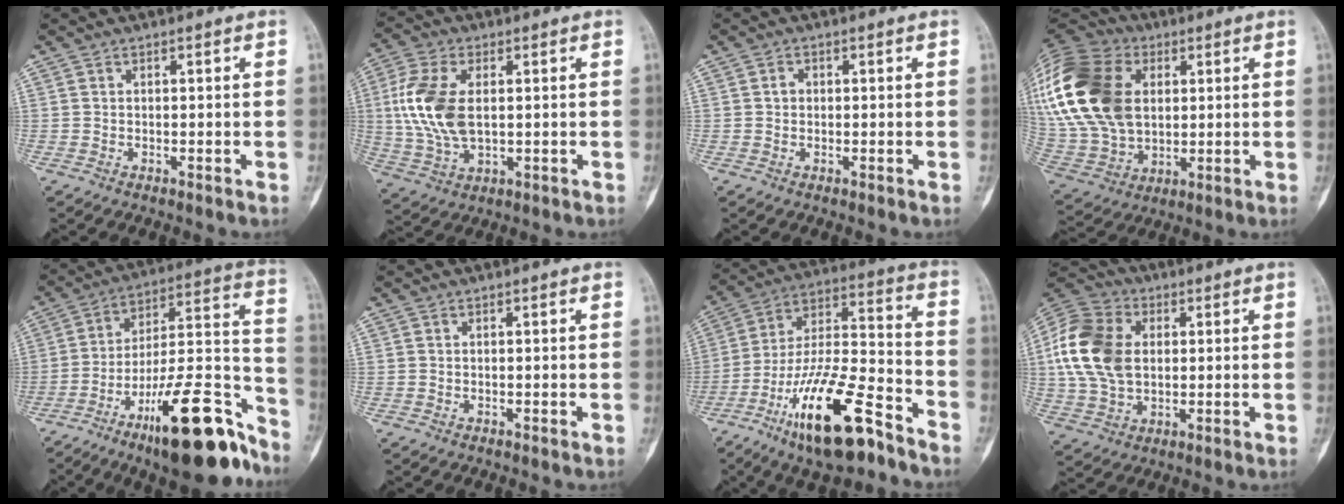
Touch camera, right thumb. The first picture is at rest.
{"total": 12.9, "force": [1.5, 7.3, 10.6], "torque": [-0.231, -0.002, 0.031]}
{"total": 1.3, "force": [0.1, 1.1, 0.6], "torque": [-0.003, 0.005, -0.001]}
{"total": 31.0, "force": [7.1, 21.6, 21.1], "torque": [-0.480, 0.034, 0.142]}
{"total": 24.5, "force": [-15.4, 6.8, 17.8], "torque": [-0.219, 0.102, -0.243]}
{"total": 0.0}
{"total": 21.0, "force": [-12.8, 6.3, 15.4], "torque": [-0.295, 0.075, -0.227]}
{"total": 16.2, "force": [2.2, 11.3, 11.5], "torque": [-0.219, 0.009, 0.036]}